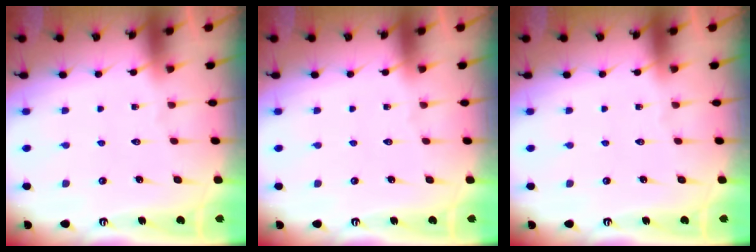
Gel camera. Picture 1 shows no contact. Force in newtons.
{"total": 0.0}
{"total": 0.0}